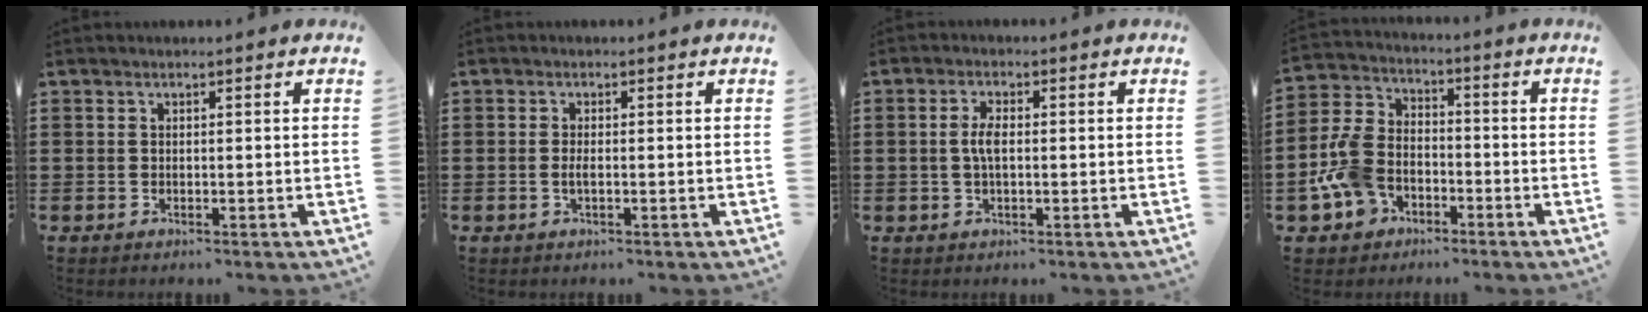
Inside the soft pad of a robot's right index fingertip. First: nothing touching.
{"total": 1.5, "force": [-0.3, 0.3, 1.4], "torque": [-0.026, 0.000, -0.005]}
{"total": 3.3, "force": [0.0, 1.2, 3.0], "torque": [-0.066, -0.001, -0.005]}
{"total": 8.7, "force": [-3.4, 6.5, 4.8], "torque": [-0.145, 0.011, -0.072]}